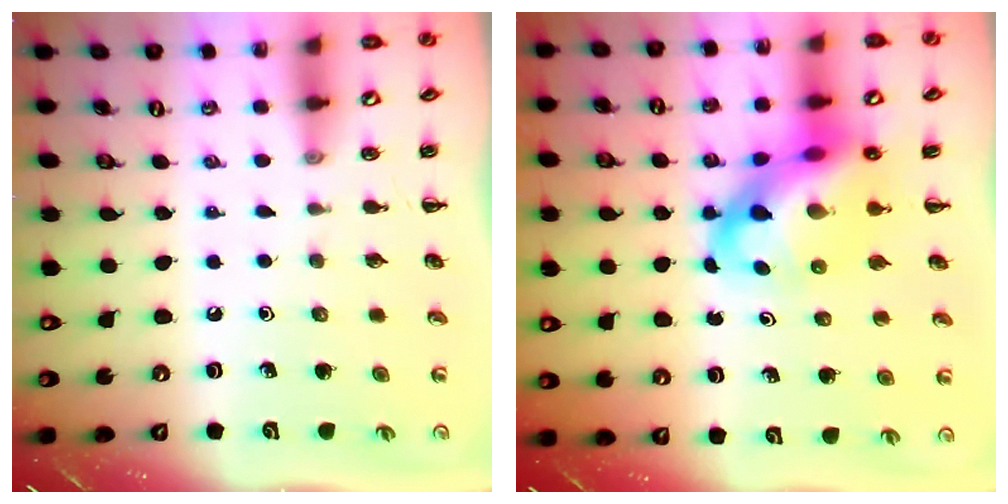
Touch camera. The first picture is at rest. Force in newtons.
{"total": 14.8, "press": 14.2, "slide": 4.1}